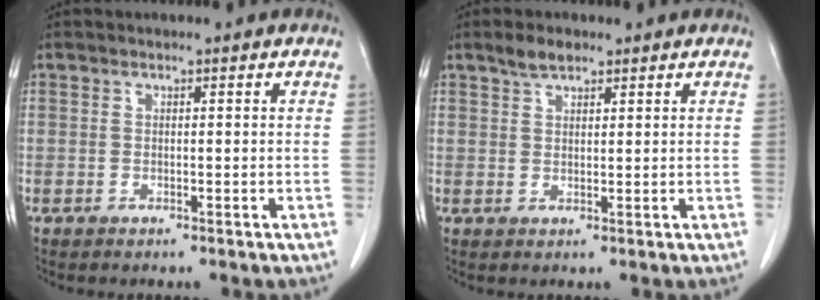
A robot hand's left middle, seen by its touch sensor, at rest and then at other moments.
{"total": 2.8, "force": [2.2, 1.1, 1.4], "torque": [-0.032, 0.005, 0.040]}